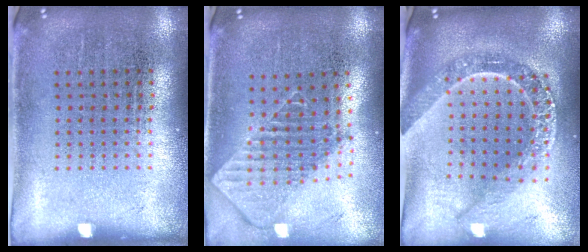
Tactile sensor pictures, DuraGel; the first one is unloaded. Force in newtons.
{"total": 2.0, "press": 1.5, "slide": 1.2}
{"total": 2.4, "press": 2.0, "slide": 1.3}